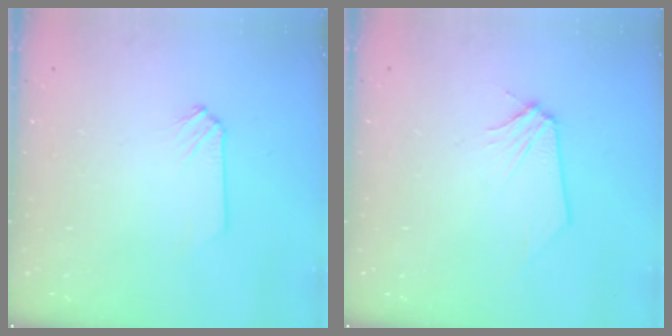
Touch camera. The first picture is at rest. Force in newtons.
{"total": 0.0}